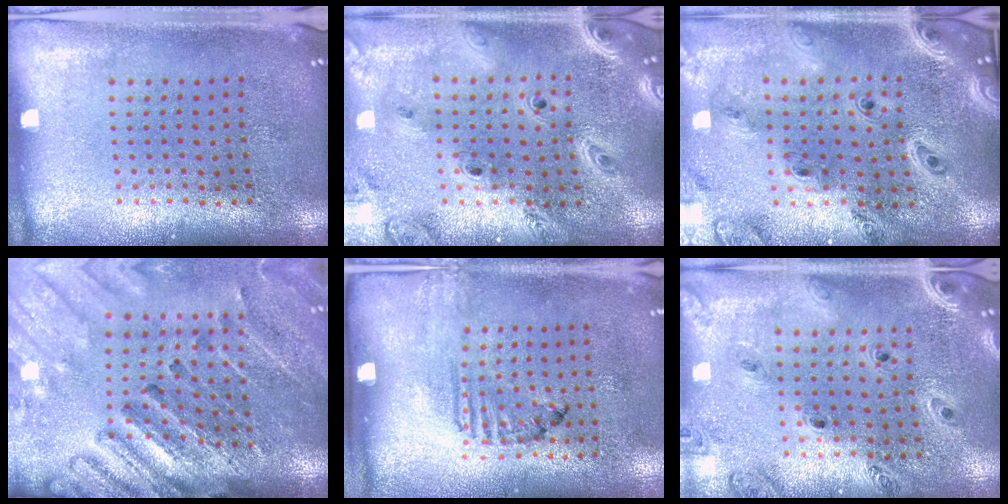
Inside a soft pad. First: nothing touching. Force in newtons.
{"total": 3.2, "press": 2.7, "slide": 1.8}
{"total": 2.7, "press": 2.4, "slide": 1.3}
{"total": 2.8, "press": 2.7, "slide": 0.6}
{"total": 1.7, "press": 1.1, "slide": 1.3}
{"total": 1.4, "press": 1.3, "slide": 0.3}